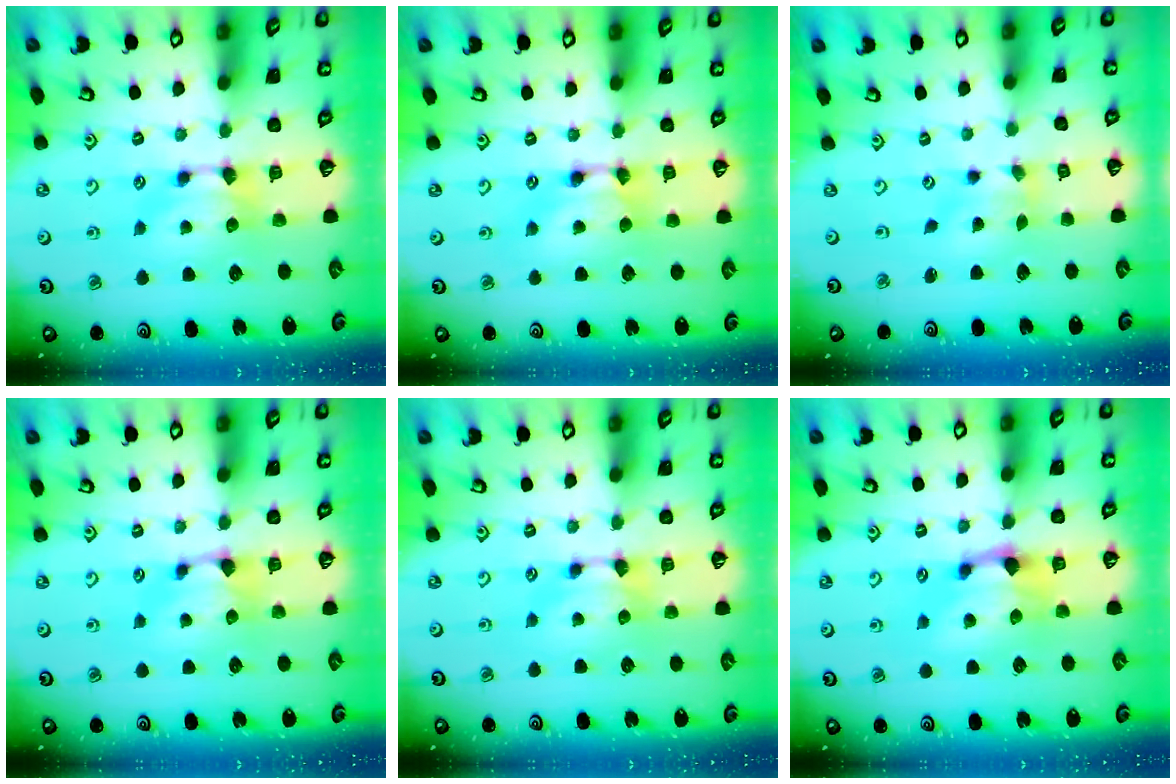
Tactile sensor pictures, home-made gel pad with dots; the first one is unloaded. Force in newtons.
{"total": 1.8, "press": 1.8, "slide": 0.1}
{"total": 1.3, "press": 0.3, "slide": 1.3}
{"total": 1.0, "press": 0.7, "slide": 0.6}
{"total": 0.0}
{"total": 1.4, "press": 0.9, "slide": 1.1}